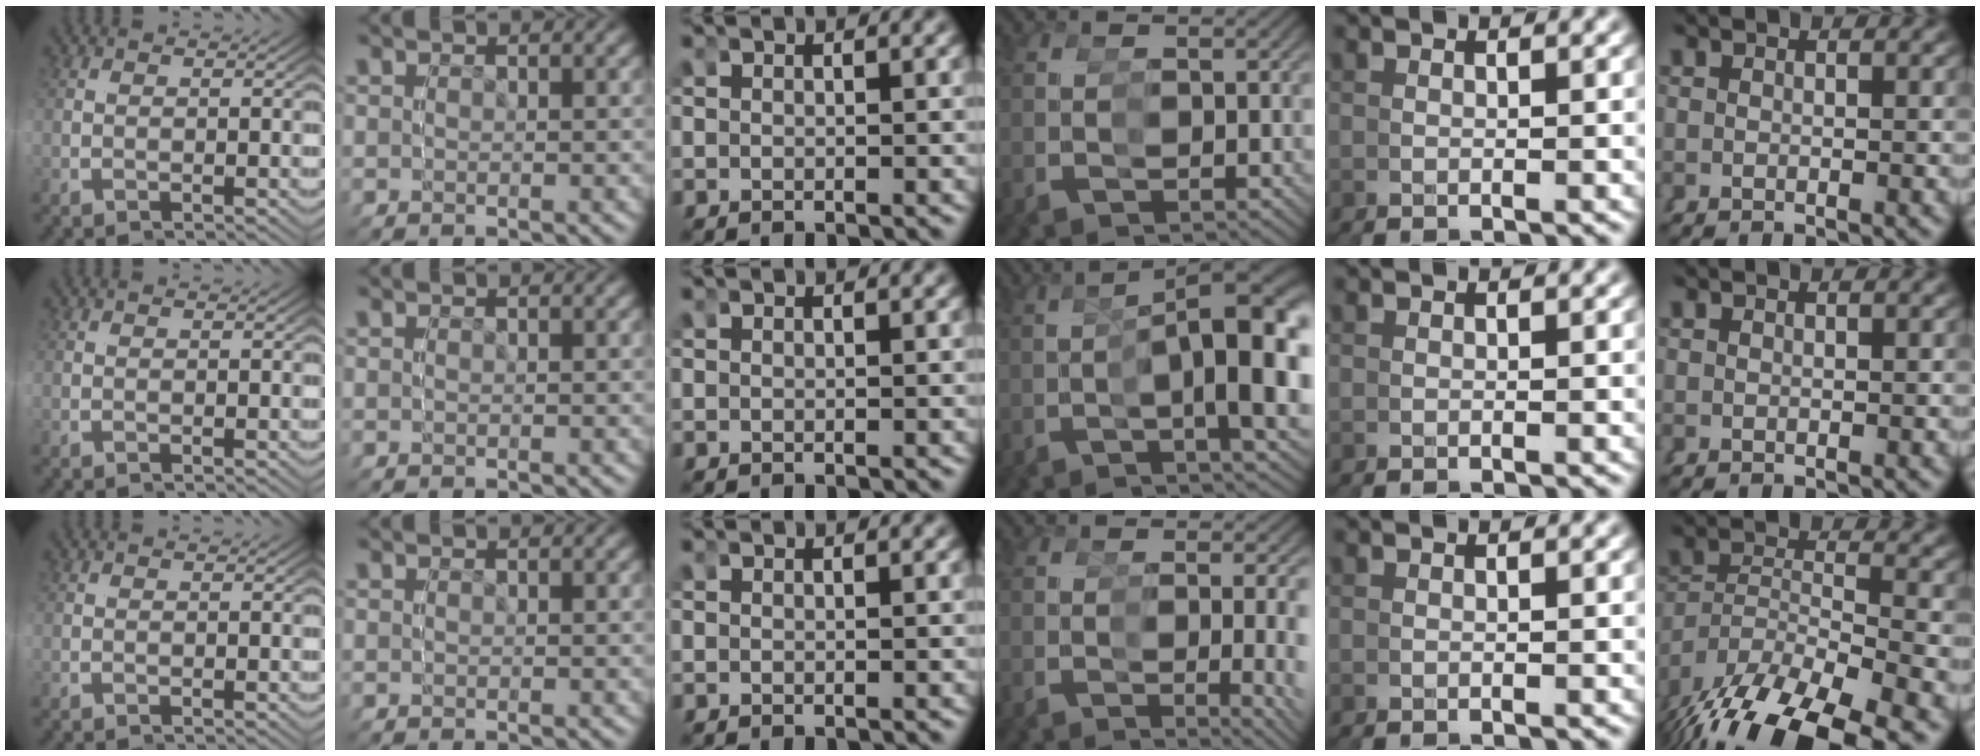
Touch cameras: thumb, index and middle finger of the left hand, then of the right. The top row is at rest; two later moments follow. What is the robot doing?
{"motion": "grasp_and_lifting", "object": "condiment"}